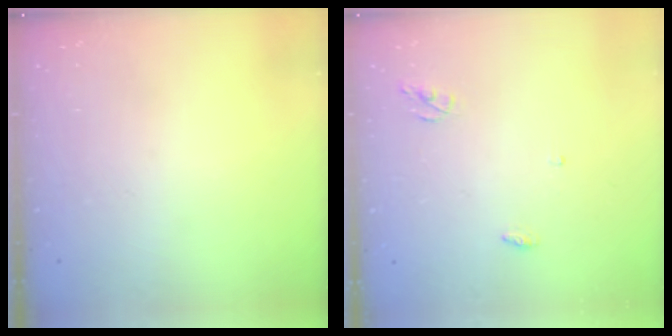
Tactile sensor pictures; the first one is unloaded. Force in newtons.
{"total": 3.7, "press": 3.7, "slide": 0.1}